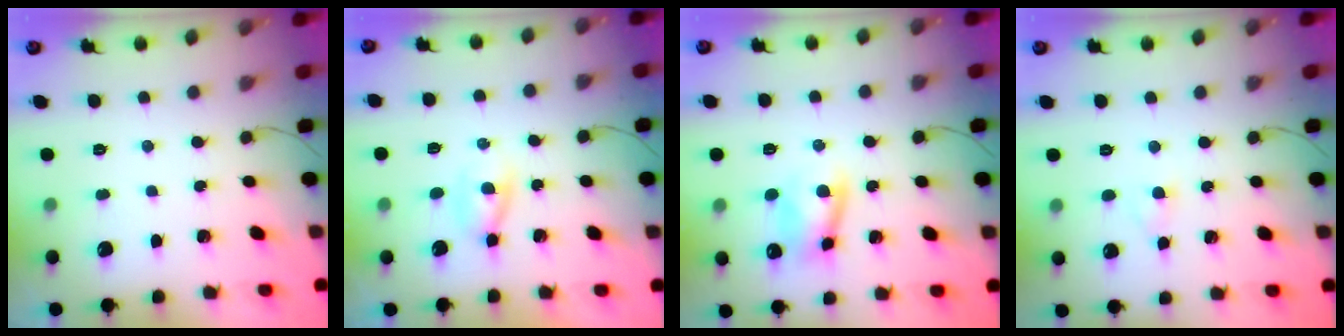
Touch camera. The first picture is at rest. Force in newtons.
{"total": 2.8, "press": 2.5, "slide": 1.1}
{"total": 8.1, "press": 8.0, "slide": 1.3}
{"total": 2.1, "press": 1.9, "slide": 0.9}